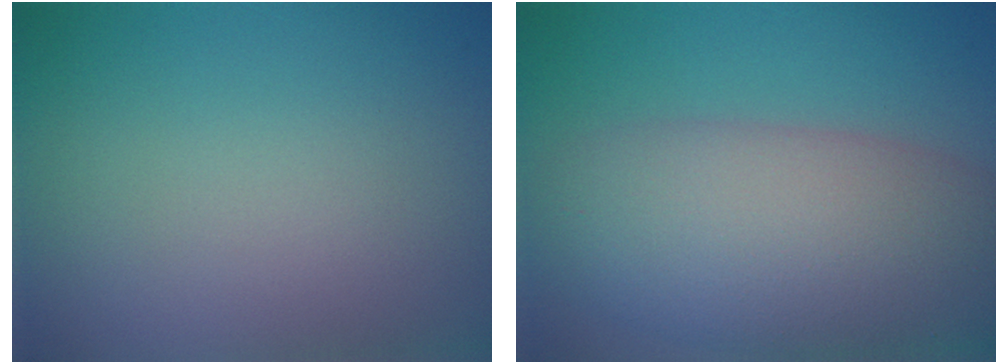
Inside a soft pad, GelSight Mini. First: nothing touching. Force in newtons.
{"total": 10.6, "press": 10.6, "slide": 0.7}